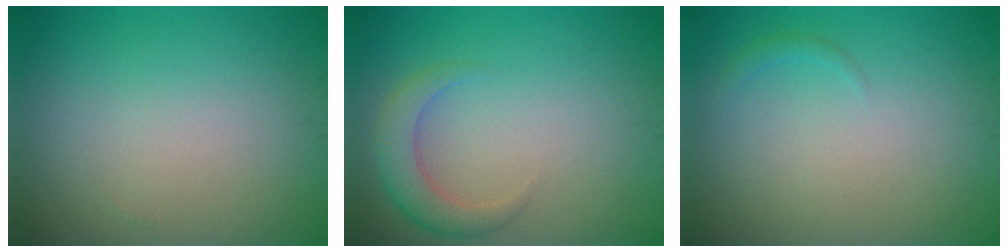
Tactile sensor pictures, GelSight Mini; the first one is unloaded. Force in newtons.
{"total": 3.0, "press": 3.0, "slide": 0.3}
{"total": 0.7, "press": 0.7, "slide": 0.1}